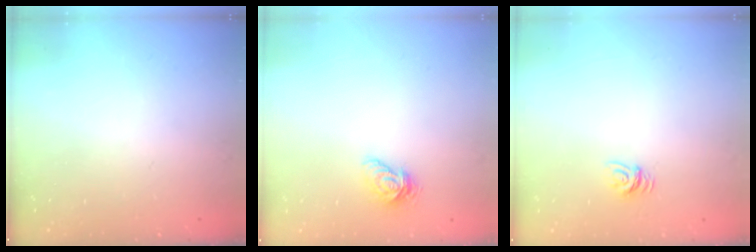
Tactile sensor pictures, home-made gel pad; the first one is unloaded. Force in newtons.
{"total": 6.4, "press": 6.4, "slide": 0.3}
{"total": 5.4, "press": 5.4, "slide": 0.3}